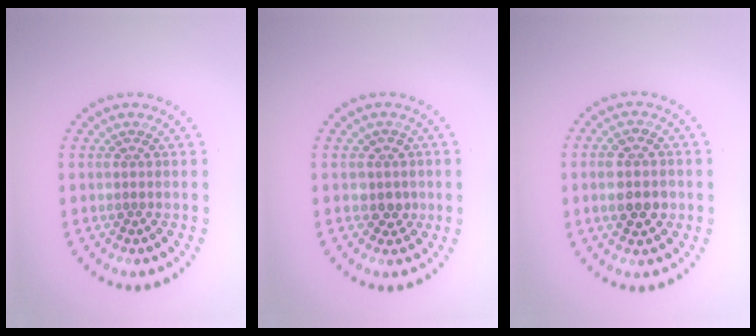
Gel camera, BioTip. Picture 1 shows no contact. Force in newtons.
{"total": 1.8, "press": 1.6, "slide": 1.0}
{"total": 3.7, "press": 3.7, "slide": 0.3}